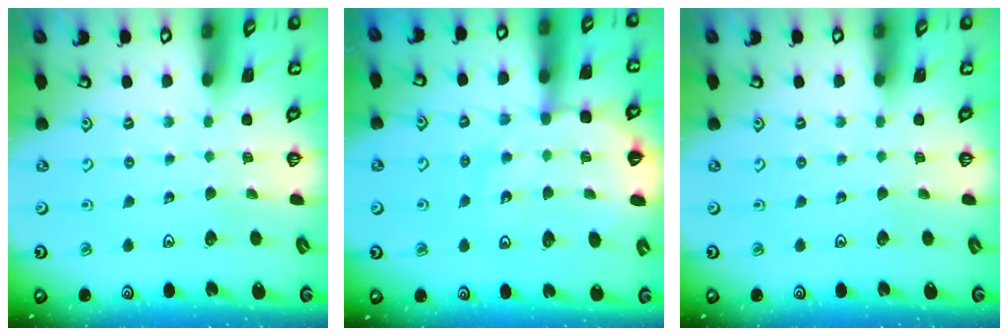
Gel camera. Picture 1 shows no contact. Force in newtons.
{"total": 13.5, "press": 13.1, "slide": 3.0}
{"total": 0.0}